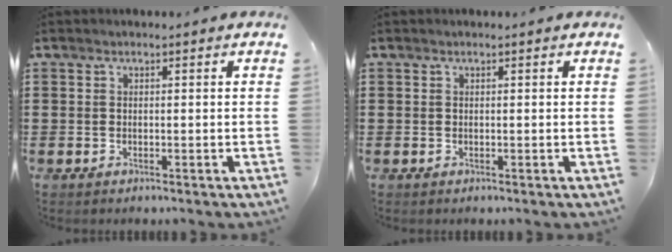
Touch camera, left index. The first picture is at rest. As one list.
[{"total": 0.0}]